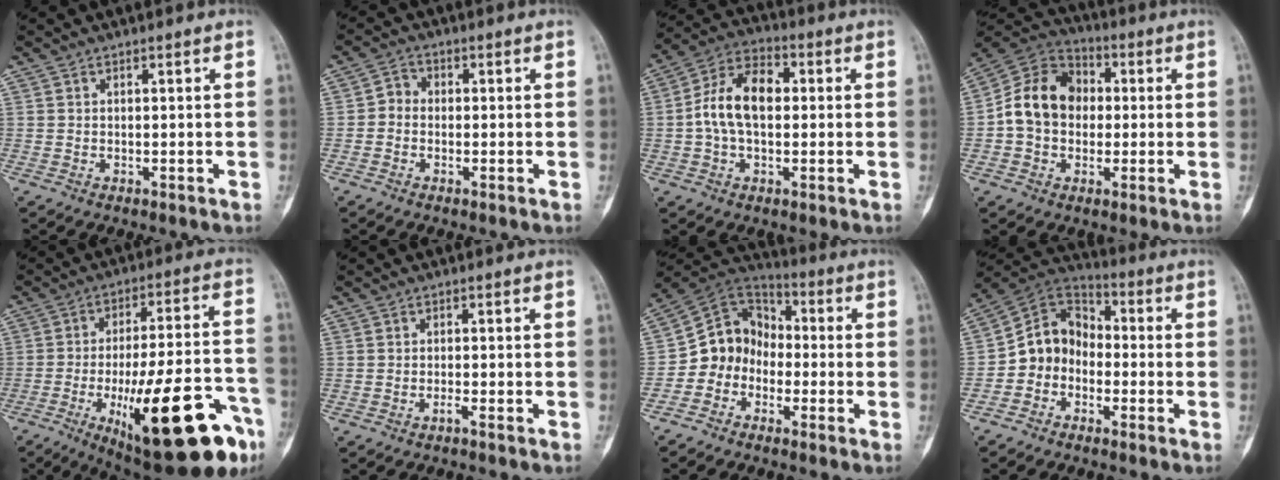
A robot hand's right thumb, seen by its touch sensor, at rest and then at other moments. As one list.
[{"total": 2.7, "force": [-0.6, 2.2, 1.5], "torque": [-0.014, 0.008, -0.028]}, {"total": 11.2, "force": [0.6, 6.9, 8.9], "torque": [-0.162, 0.032, 0.005]}, {"total": 13.1, "force": [0.1, 10.5, 7.7], "torque": [-0.117, 0.034, -0.007]}, {"total": 26.6, "force": [-11.2, 8.2, 22.7], "torque": [-0.297, 0.043, -0.148]}, {"total": 0.7, "force": [-0.5, -0.2, 0.4], "torque": [-0.005, 0.002, -0.010]}, {"total": 9.8, "force": [-3.3, 8.5, 3.6], "torque": [-0.036, 0.070, -0.077]}, {"total": 9.3, "force": [-2.8, 7.8, 4.3], "torque": [-0.055, 0.057, -0.069]}]